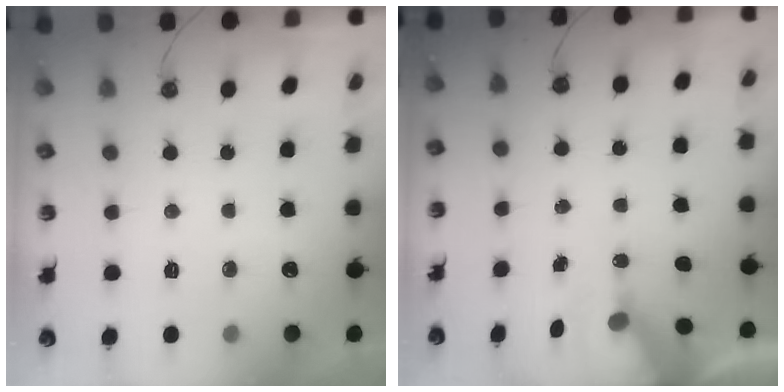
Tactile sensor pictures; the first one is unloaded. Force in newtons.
{"total": 6.3, "press": 6.3, "slide": 0.7}